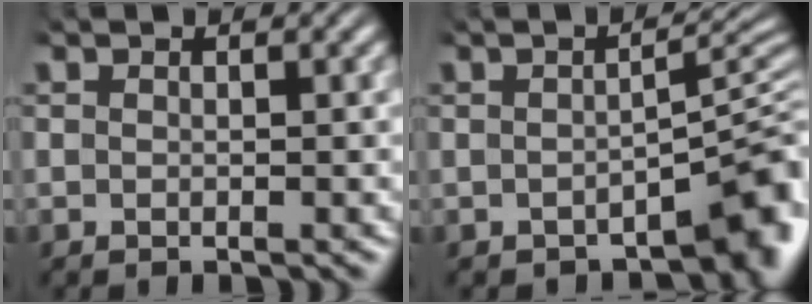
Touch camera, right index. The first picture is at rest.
{"total": 5.0, "force": [-1.9, 1.8, 4.3], "torque": [-0.045, -0.003, -0.024]}